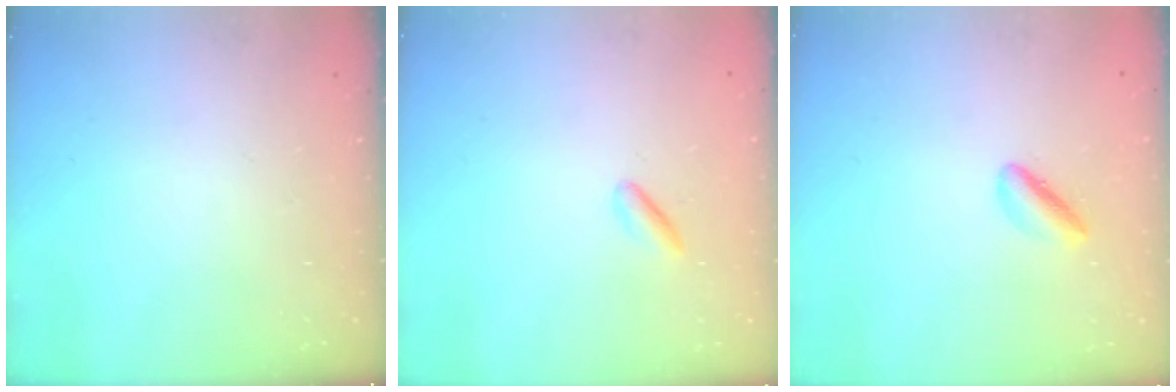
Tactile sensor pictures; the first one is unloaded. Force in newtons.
{"total": 1.4, "press": 1.2, "slide": 0.8}
{"total": 2.8, "press": 2.8, "slide": 0.5}